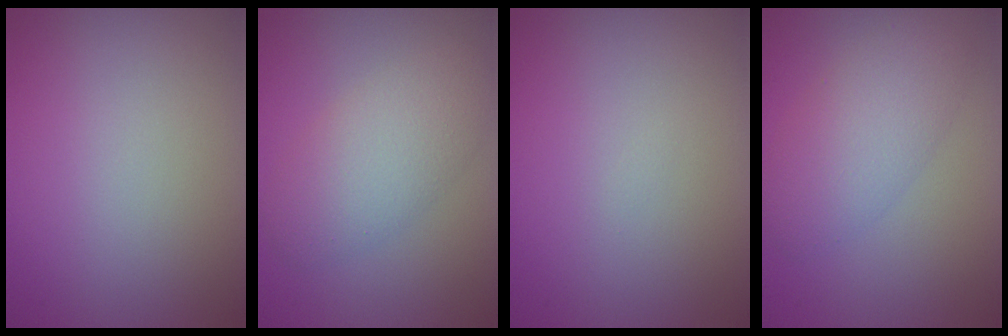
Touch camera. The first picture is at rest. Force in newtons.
{"total": 4.4, "press": 4.4, "slide": 0.4}
{"total": 0.0}
{"total": 4.4, "press": 4.4, "slide": 0.1}